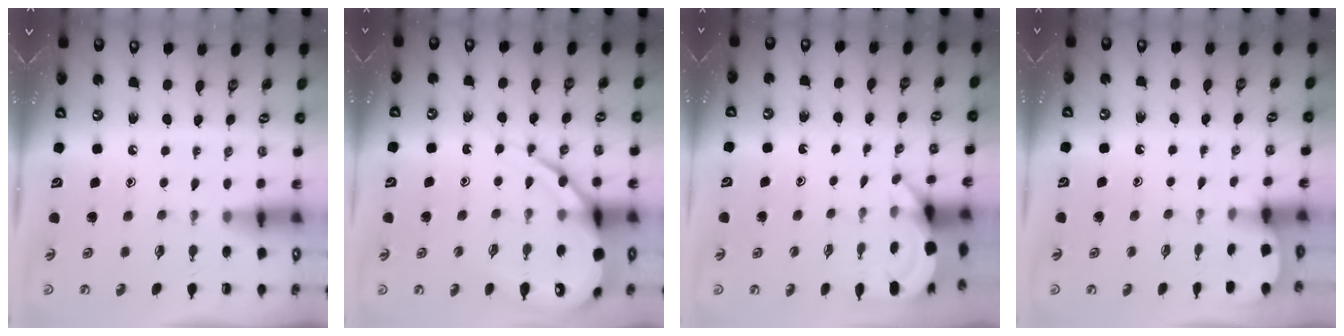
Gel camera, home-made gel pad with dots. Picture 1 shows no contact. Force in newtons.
{"total": 12.4, "press": 12.3, "slide": 1.4}
{"total": 3.7, "press": 3.7, "slide": 0.2}
{"total": 1.9, "press": 1.9, "slide": 0.2}